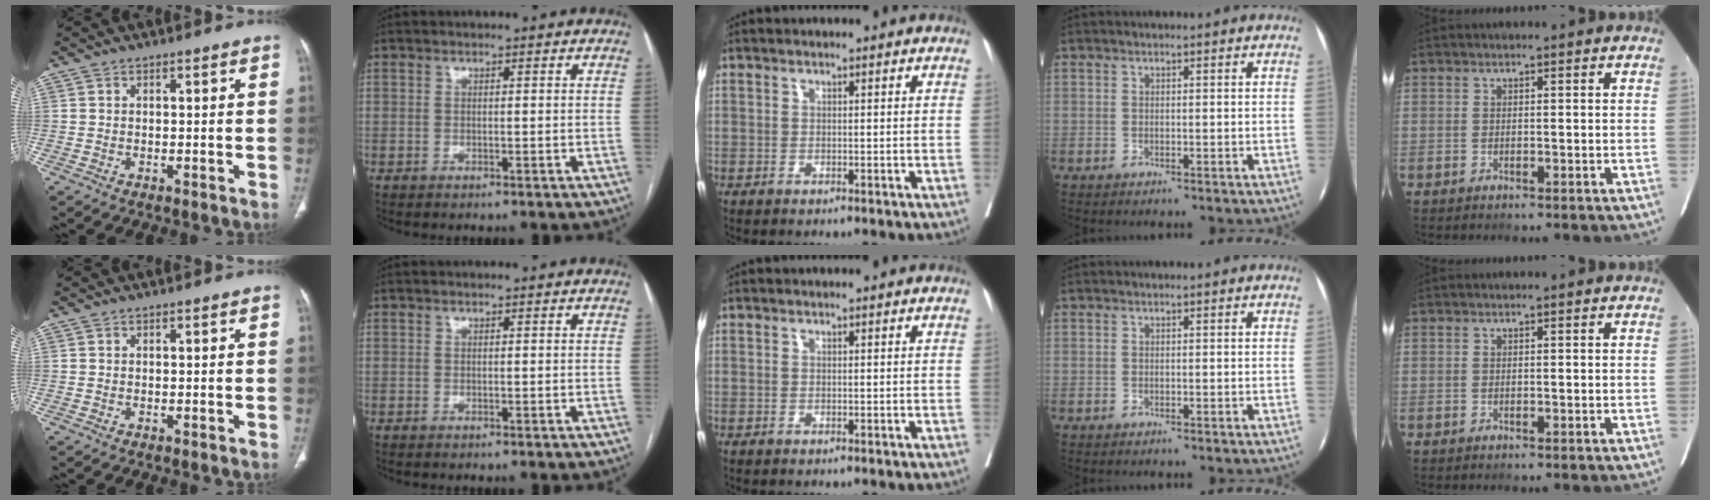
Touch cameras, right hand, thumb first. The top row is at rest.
{}